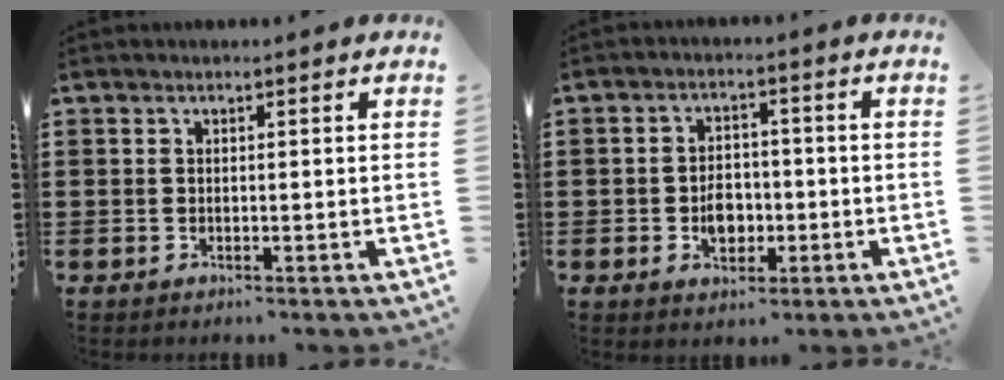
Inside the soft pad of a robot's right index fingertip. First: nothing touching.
{"total": 4.5, "force": [-1.1, 3.2, 3.0], "torque": [-0.050, 0.003, -0.021]}